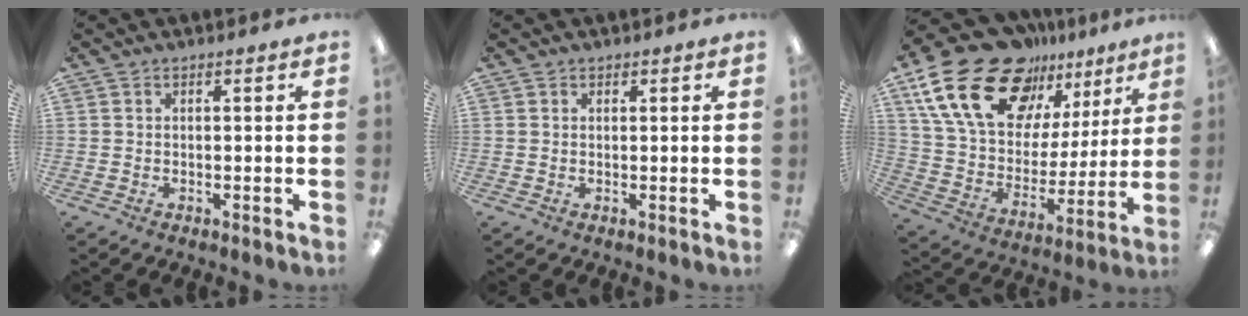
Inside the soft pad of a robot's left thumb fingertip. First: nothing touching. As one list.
[{"total": 0.8, "force": [0.5, 0.6, 0.0], "torque": [0.007, -0.001, 0.007]}, {"total": 25.1, "force": [15.3, 14.5, 13.7], "torque": [-0.247, -0.088, 0.279]}]